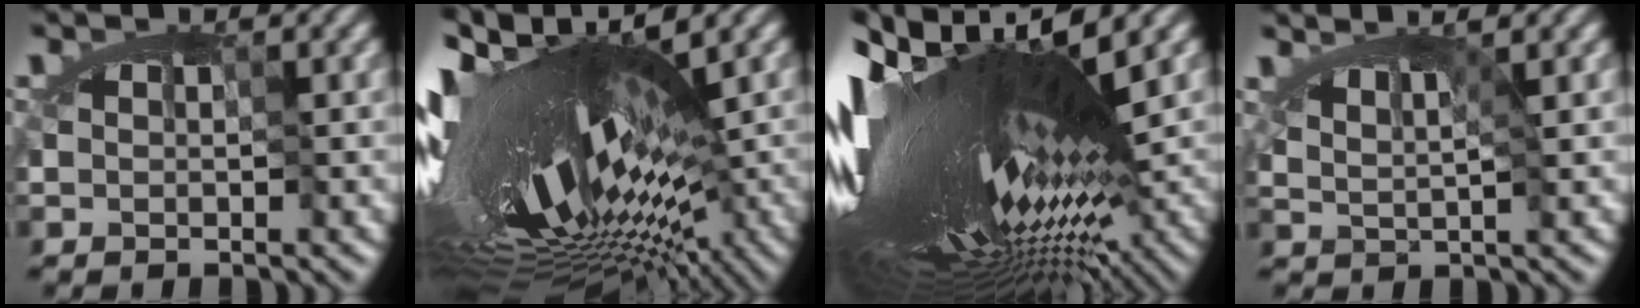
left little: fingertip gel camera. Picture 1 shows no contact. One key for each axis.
{"total": 17.2, "fx": -1.9, "fy": 5.9, "fz": 16.1, "tx": -0.284, "ty": -0.010, "tz": -0.033}
{"total": 18.2, "fx": 0.0, "fy": 5.1, "fz": 17.5, "tx": -0.318, "ty": -0.025, "tz": 0.008}
{"total": 1.5, "fx": 0.9, "fy": 0.0, "fz": 1.2, "tx": -0.022, "ty": -0.002, "tz": 0.014}